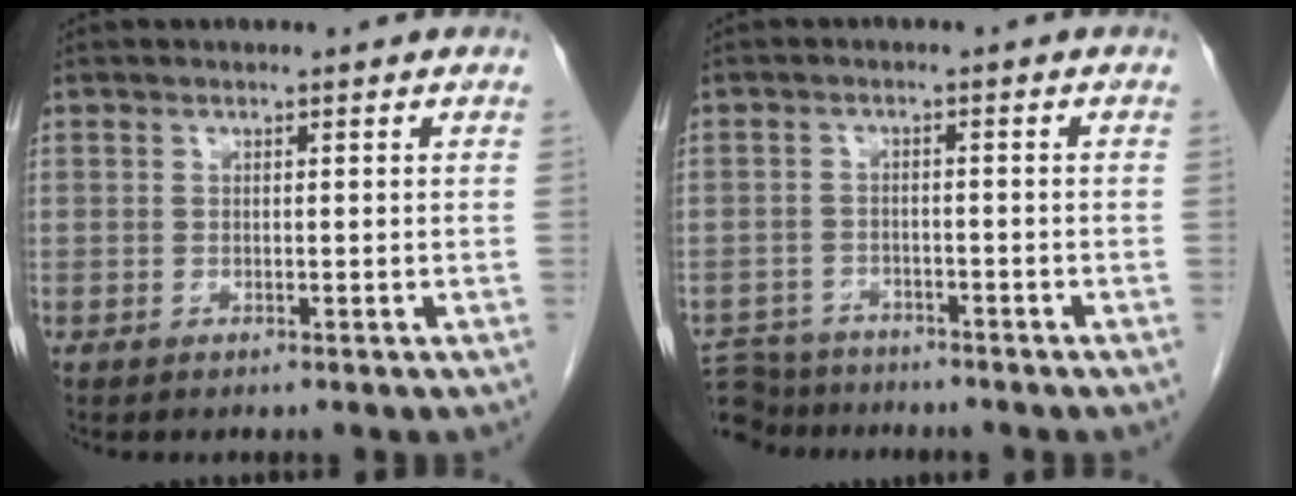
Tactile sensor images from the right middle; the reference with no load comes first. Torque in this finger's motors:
{"motor_torque": [-0.13, -0.10, 0.10, 0.00]}